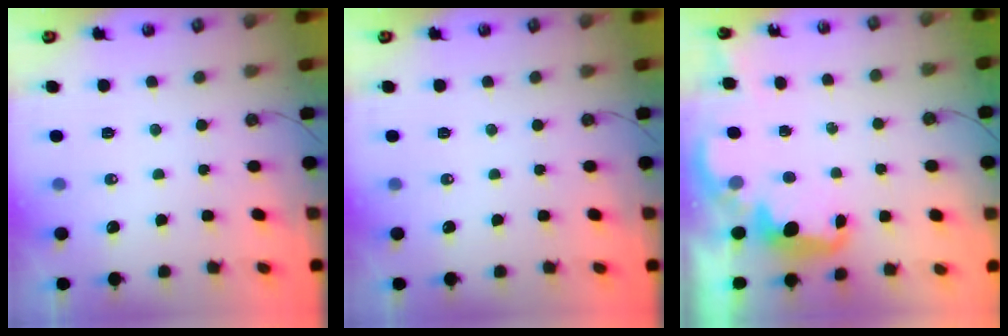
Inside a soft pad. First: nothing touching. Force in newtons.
{"total": 0.0}
{"total": 2.7, "press": 2.6, "slide": 0.7}